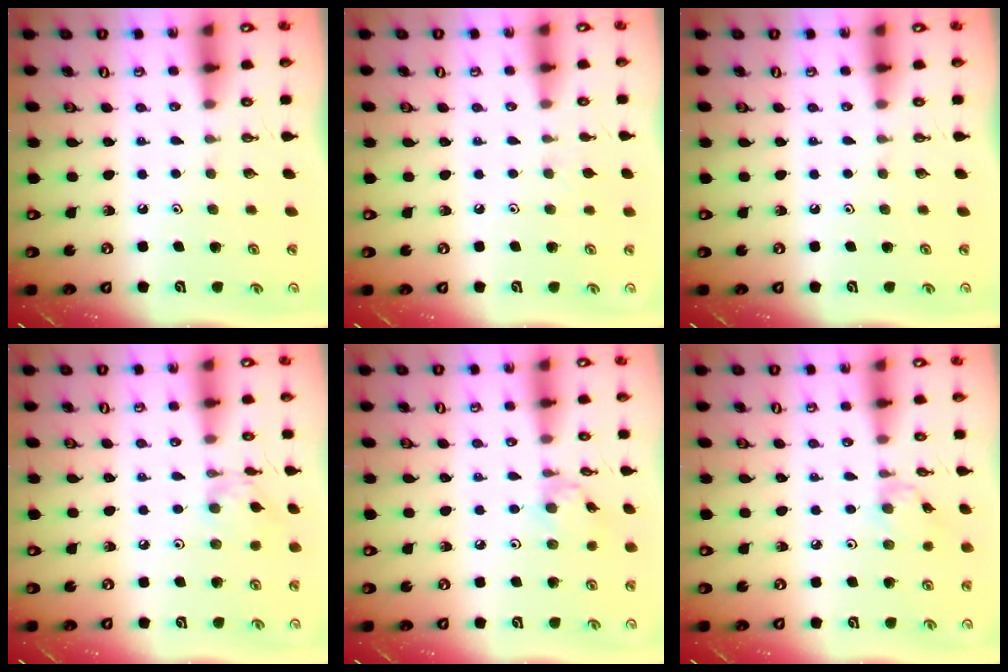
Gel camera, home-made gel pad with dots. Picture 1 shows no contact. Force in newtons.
{"total": 2.9, "press": 2.8, "slide": 0.6}
{"total": 0.0}
{"total": 3.2, "press": 3.1, "slide": 0.4}
{"total": 1.8, "press": 1.7, "slide": 0.1}
{"total": 0.9, "press": 0.9, "slide": 0.3}